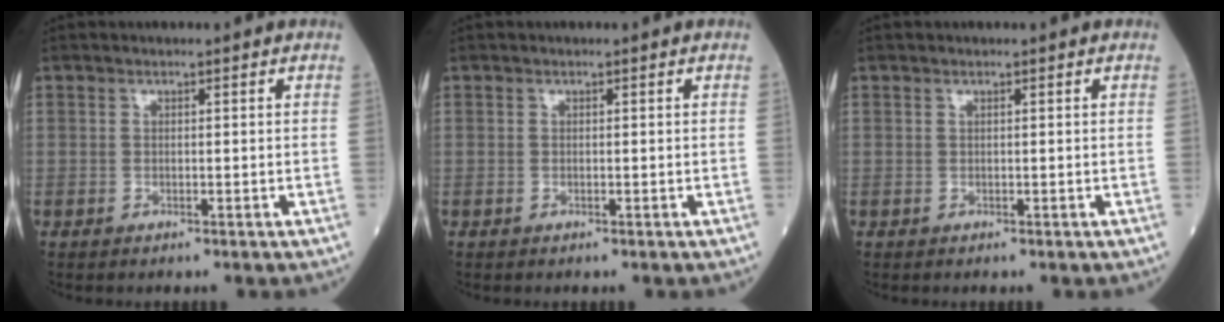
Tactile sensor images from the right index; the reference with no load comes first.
{"total": 0.0}
{"total": 0.0}